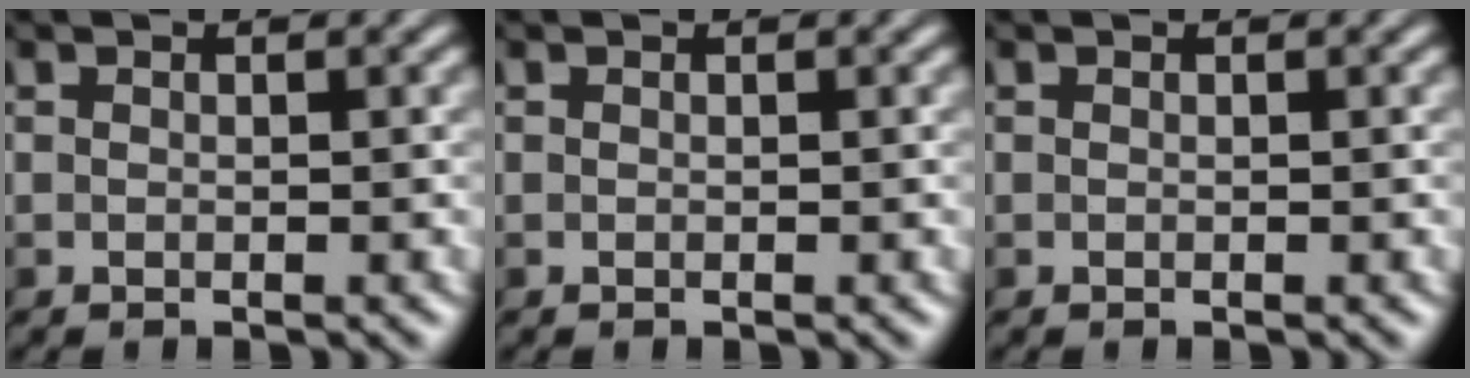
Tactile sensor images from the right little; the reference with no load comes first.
{"total": 0.0}
{"total": 0.0}